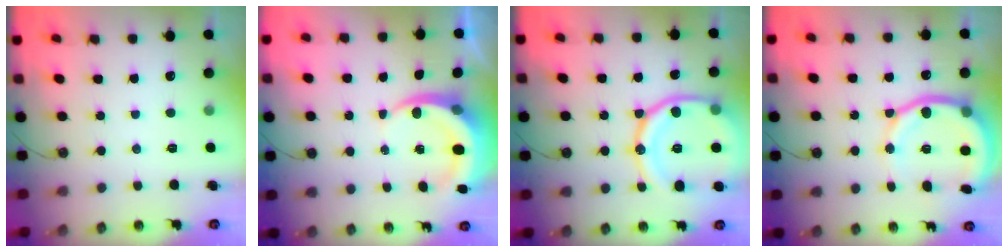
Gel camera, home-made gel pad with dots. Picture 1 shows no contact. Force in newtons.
{"total": 7.3, "press": 7.2, "slide": 0.9}
{"total": 19.6, "press": 19.5, "slide": 2.1}
{"total": 13.5, "press": 13.4, "slide": 1.7}